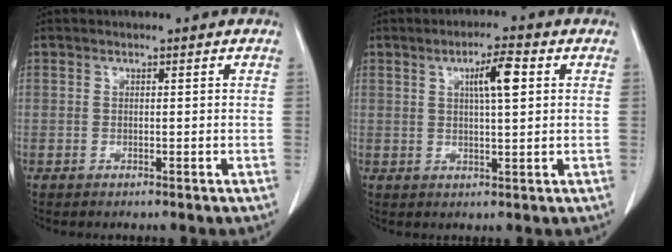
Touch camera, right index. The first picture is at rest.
{"total": 5.4, "force": [1.7, 0.6, 5.1], "torque": [-0.087, 0.005, 0.028]}